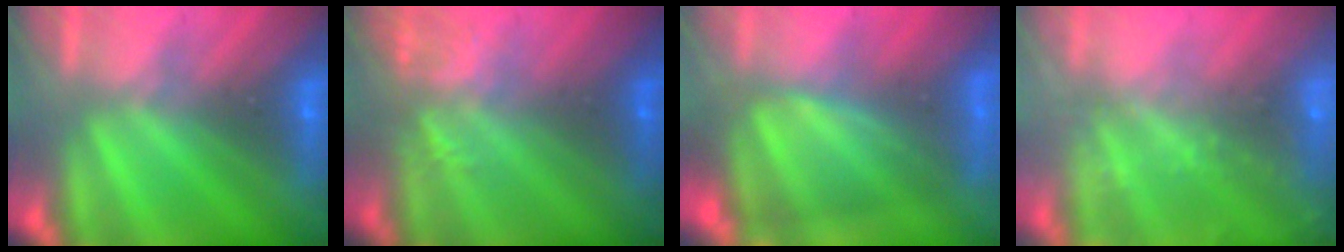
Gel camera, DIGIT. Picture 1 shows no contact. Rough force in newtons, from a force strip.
{"total": 3.8}
{"total": 4.9}
{"total": 8.2}